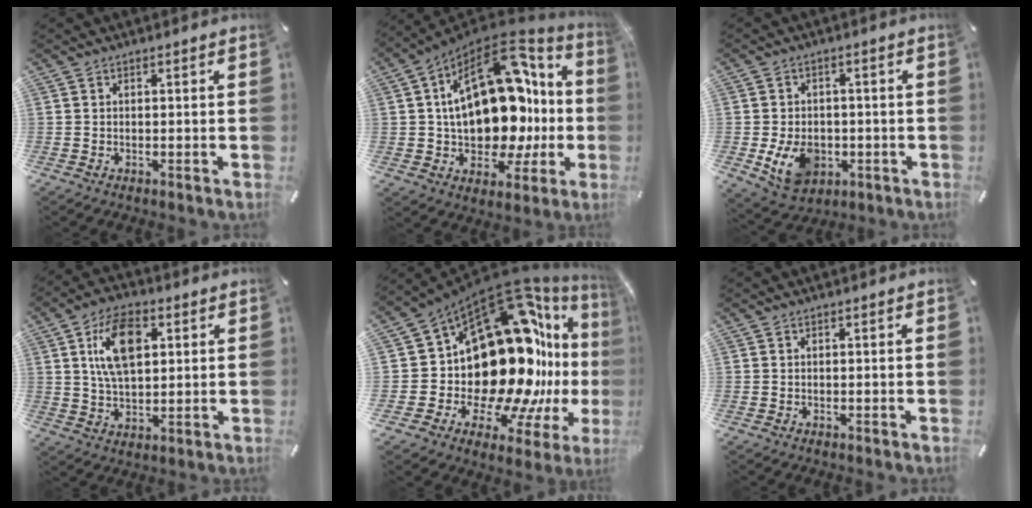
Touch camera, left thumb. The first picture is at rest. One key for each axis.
{"total": 25.3, "fx": 3.1, "fy": 15.6, "fz": 19.7, "tx": -0.325, "ty": -0.041, "tz": 0.061}
{"total": 9.7, "fx": -2.4, "fy": 7.5, "fz": 5.7, "tx": -0.117, "ty": 0.007, "tz": -0.042}
{"total": 12.3, "fx": 3.8, "fy": 7.1, "fz": 9.3, "tx": -0.181, "ty": 0.001, "tz": 0.062}
{"total": 29.6, "fx": 2.2, "fy": 17.3, "fz": 23.8, "tx": -0.311, "ty": -0.135, "tz": 0.100}
{"total": 0.0}